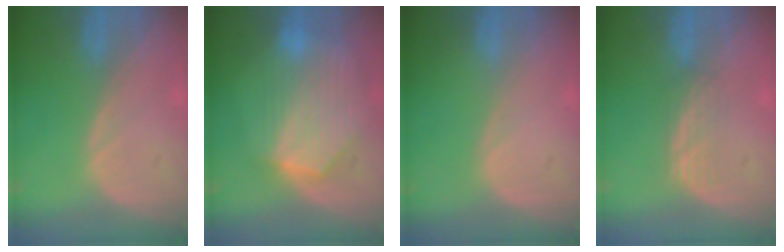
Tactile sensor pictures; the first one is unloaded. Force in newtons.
{"total": 9.4, "press": 8.3, "slide": 4.4}
{"total": 0.0}
{"total": 3.1, "press": 2.7, "slide": 1.6}